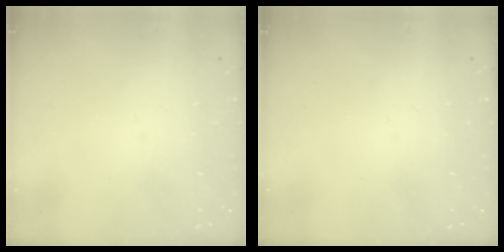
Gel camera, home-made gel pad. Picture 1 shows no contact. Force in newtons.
{"total": 0.0}